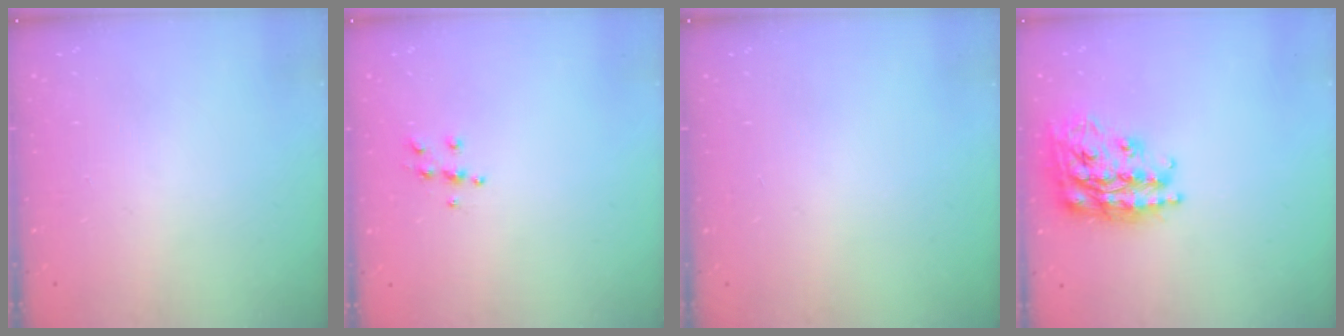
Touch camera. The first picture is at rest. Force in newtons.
{"total": 5.3, "press": 5.2, "slide": 0.5}
{"total": 0.0}
{"total": 22.0, "press": 21.9, "slide": 1.4}